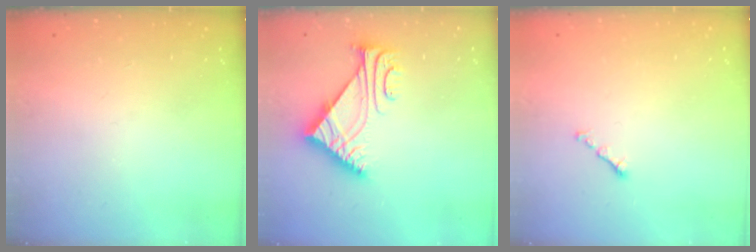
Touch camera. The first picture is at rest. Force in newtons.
{"total": 7.1, "press": 7.1, "slide": 0.2}
{"total": 0.8, "press": 0.6, "slide": 0.4}